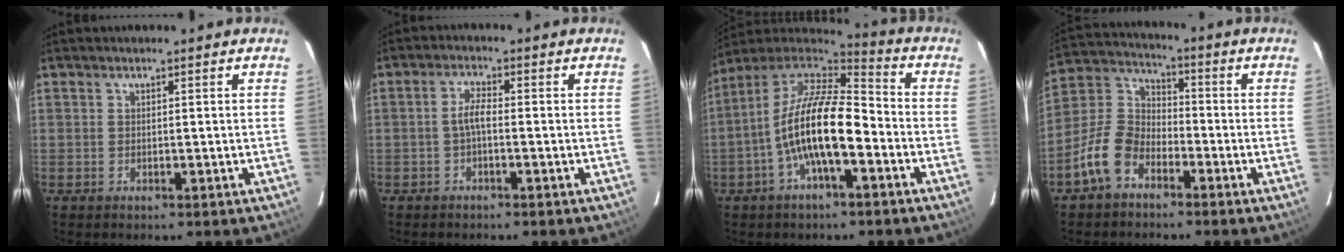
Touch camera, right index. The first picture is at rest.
{"total": 2.5, "force": [-0.9, 0.7, 2.2], "torque": [-0.048, 0.009, -0.020]}
{"total": 16.0, "force": [-4.9, 5.5, 14.2], "torque": [-0.272, 0.004, -0.099]}
{"total": 9.9, "force": [-6.0, 6.1, 5.0], "torque": [-0.112, 0.025, -0.121]}